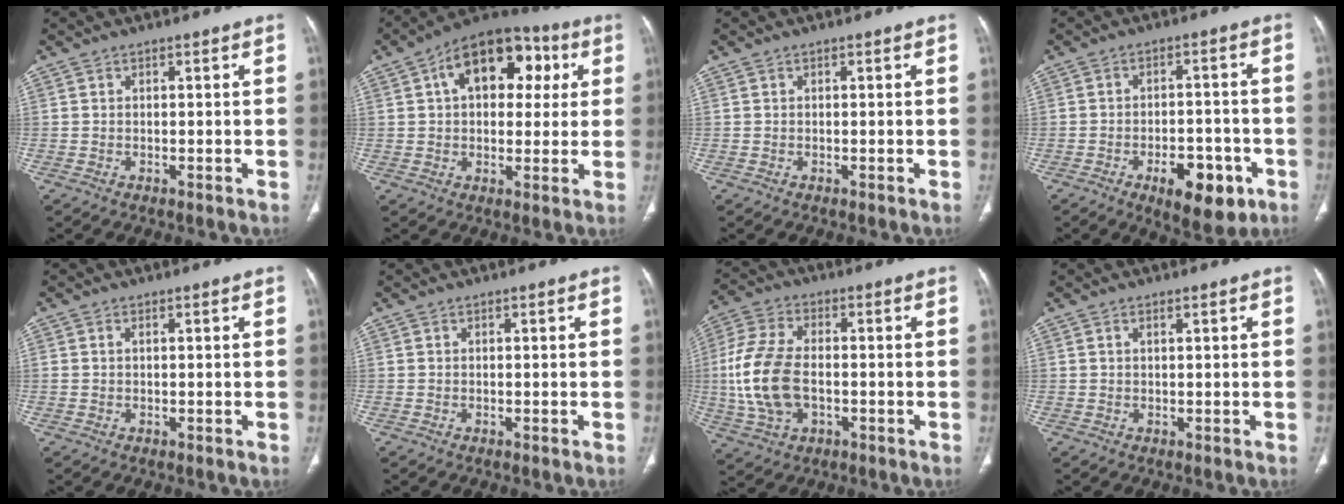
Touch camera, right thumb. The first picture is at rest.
{"total": 16.7, "force": [5.0, 10.3, 12.1], "torque": [-0.139, 0.021, 0.068]}
{"total": 0.0}
{"total": 11.3, "force": [-5.2, 5.4, 8.4], "torque": [-0.095, 0.021, -0.066]}
{"total": 0.7, "force": [0.2, 0.5, 0.5], "torque": [-0.013, 0.006, 0.006]}
{"total": 0.0}
{"total": 14.2, "force": [-1.4, 8.4, 11.3], "torque": [-0.253, 0.009, -0.024]}
{"total": 0.8, "force": [0.4, 0.2, 0.6], "torque": [-0.014, 0.004, 0.008]}